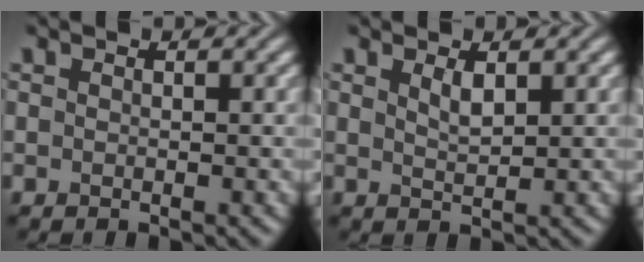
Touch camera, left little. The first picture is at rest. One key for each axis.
{"total": 1.5, "fx": 0.9, "fy": 0.4, "fz": 1.1, "tx": -0.023, "ty": -0.001, "tz": 0.018}